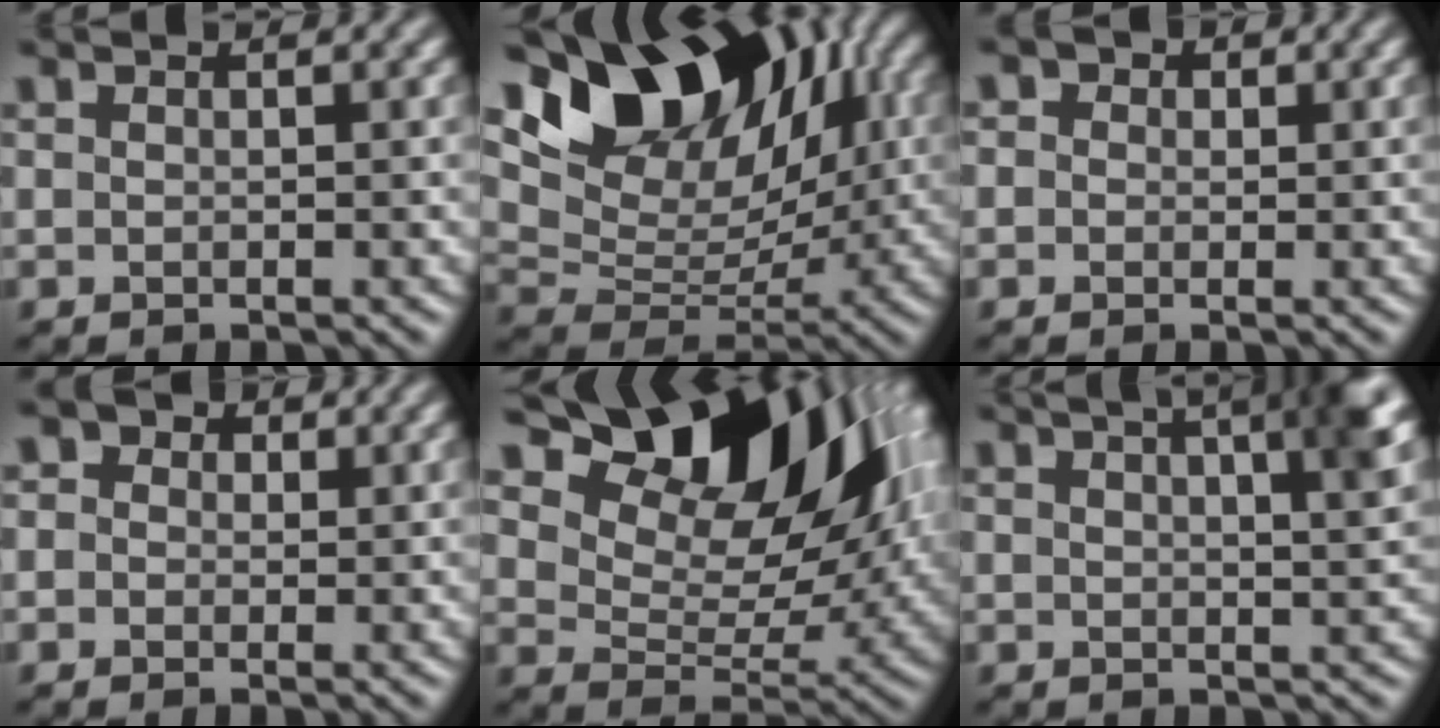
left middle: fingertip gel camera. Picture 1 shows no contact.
{"total": 13.3, "force": [6.2, 7.8, 8.8], "torque": [-0.139, 0.023, 0.104]}
{"total": 3.6, "force": [1.6, 2.9, 1.4], "torque": [0.005, 0.026, -0.017]}
{"total": 4.2, "force": [1.6, 3.5, 1.6], "torque": [-0.001, 0.029, -0.016]}
{"total": 13.5, "force": [6.7, 7.8, 8.8], "torque": [-0.129, 0.012, 0.115]}
{"total": 7.5, "force": [3.5, 2.9, 6.0], "torque": [-0.048, 0.044, 0.032]}